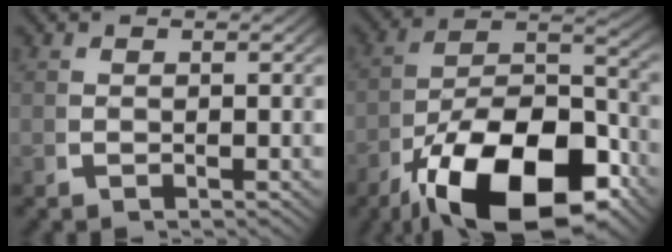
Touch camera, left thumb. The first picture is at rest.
{"total": 16.3, "force": [-5.6, 9.0, 12.4], "torque": [-0.228, -0.064, -0.061]}